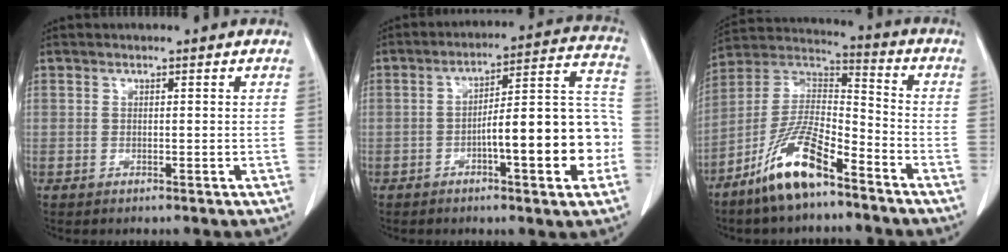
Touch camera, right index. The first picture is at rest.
{"total": 15.4, "force": [-4.1, 2.8, 14.6], "torque": [-0.198, 0.032, -0.057]}
{"total": 13.8, "force": [-9.1, 3.1, 9.9], "torque": [-0.203, 0.000, -0.172]}